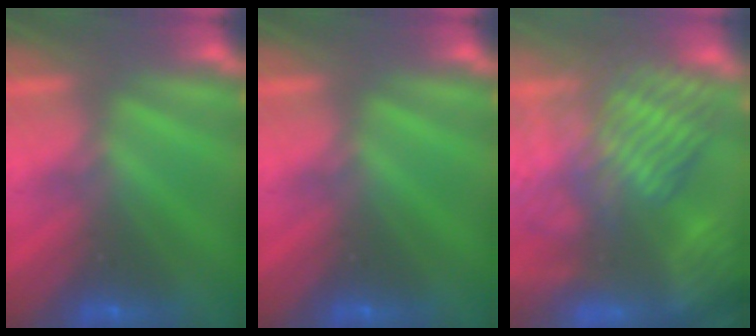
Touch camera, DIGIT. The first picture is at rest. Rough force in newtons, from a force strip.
{"total": 0.0}
{"total": 6.1}